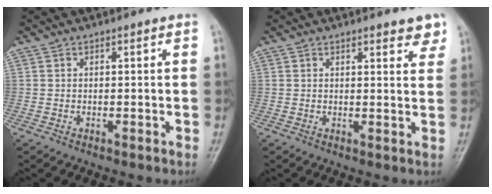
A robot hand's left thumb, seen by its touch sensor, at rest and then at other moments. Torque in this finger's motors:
{"motor_torque": [-0.10, -0.05, 0.13, -0.02, 0.07]}